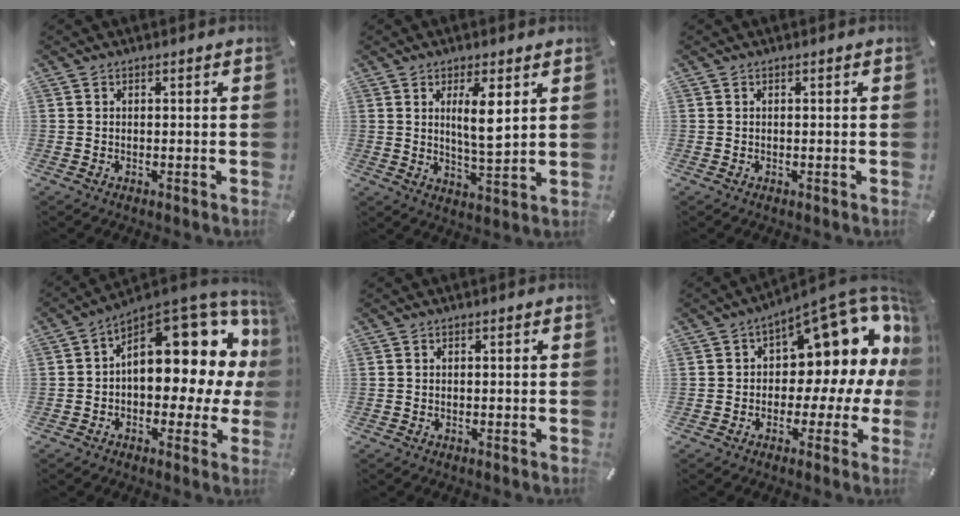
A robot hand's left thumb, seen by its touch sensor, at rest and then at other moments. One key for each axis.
{"total": 8.0, "fx": 2.6, "fy": 2.2, "fz": 7.3, "tx": -0.122, "ty": -0.017, "tz": 0.035}
{"total": 0.0}
{"total": 18.4, "fx": 6.5, "fy": 9.8, "fz": 14.1, "tx": -0.169, "ty": -0.067, "tz": 0.106}
{"total": 0.0}
{"total": 14.6, "fx": 6.9, "fy": 7.9, "fz": 10.2, "tx": -0.125, "ty": -0.071, "tz": 0.112}